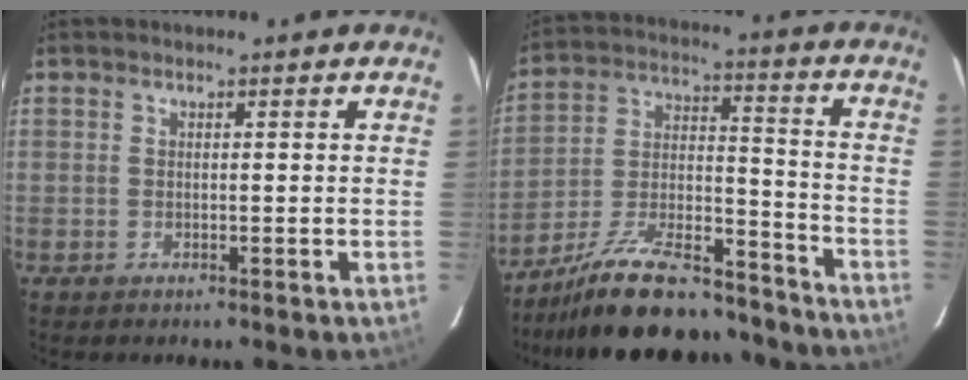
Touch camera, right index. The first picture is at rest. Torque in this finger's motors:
{"motor_torque": [1.07, -1.07, 0.39, 0.14]}